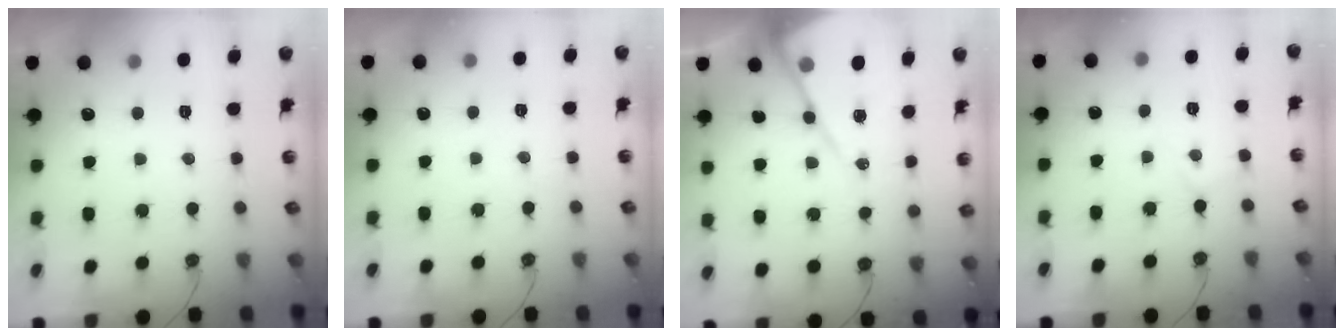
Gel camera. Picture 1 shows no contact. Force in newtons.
{"total": 4.1, "press": 4.1, "slide": 0.8}
{"total": 14.5, "press": 14.4, "slide": 1.4}
{"total": 3.7, "press": 3.6, "slide": 0.6}